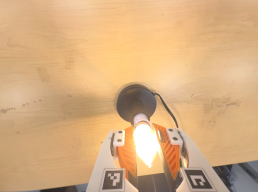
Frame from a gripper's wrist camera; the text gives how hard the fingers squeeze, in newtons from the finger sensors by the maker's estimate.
{"total": 13.8, "left": 13.1, "right": 14.5}